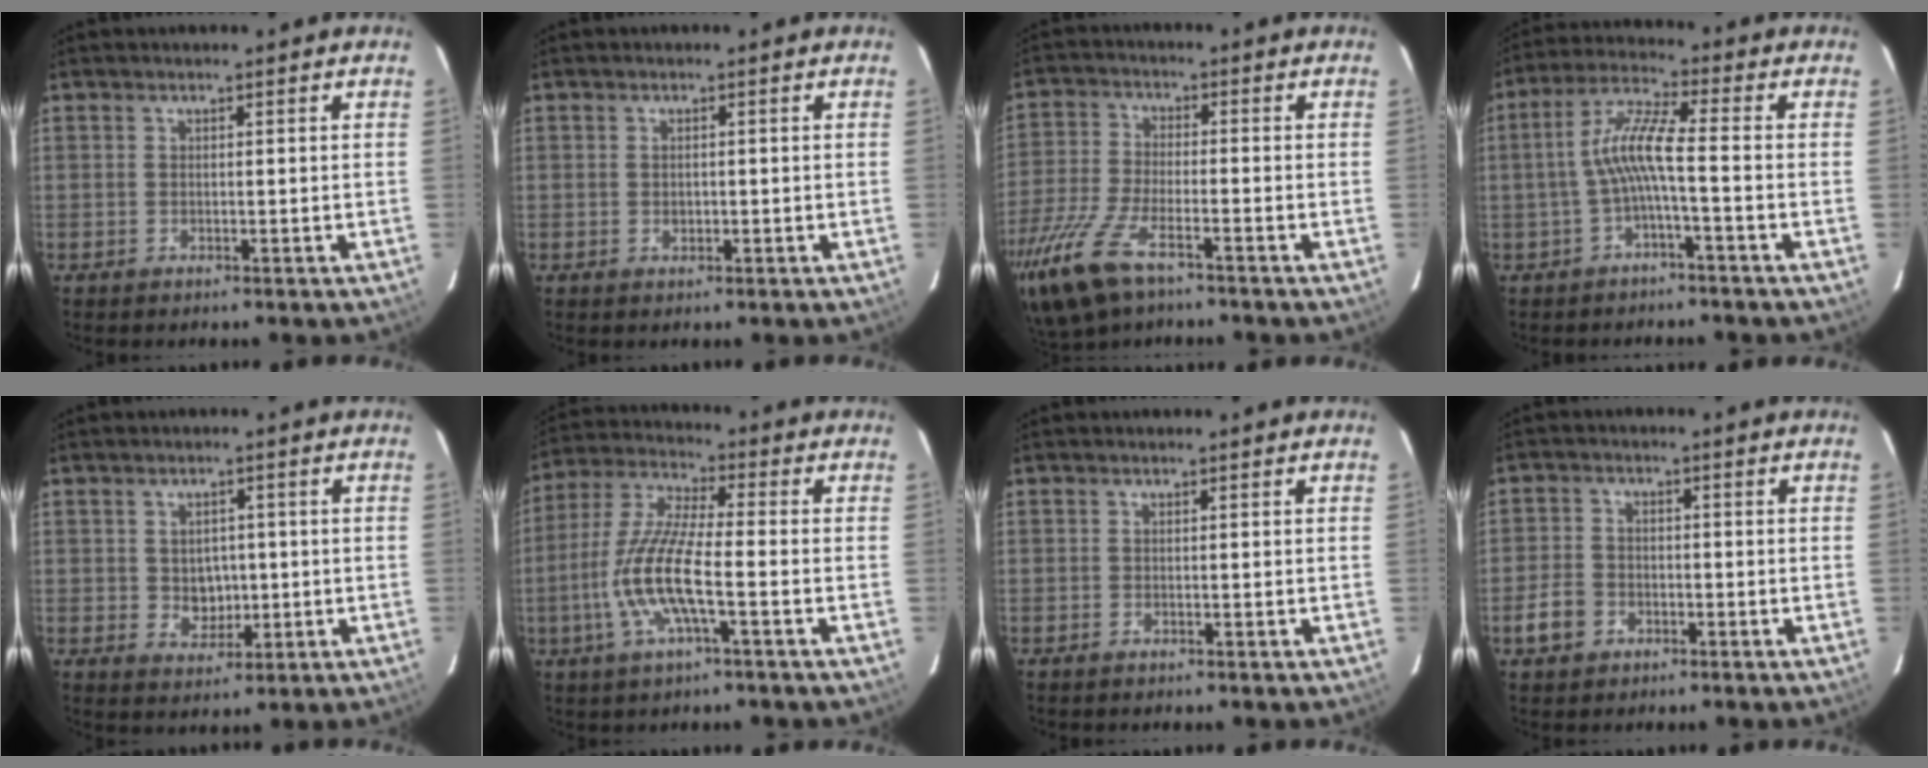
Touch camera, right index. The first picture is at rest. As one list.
[{"total": 1.4, "force": [-0.3, 1.1, 0.7], "torque": [-0.012, 0.002, -0.004]}, {"total": 14.4, "force": [-9.3, 5.4, 9.6], "torque": [-0.224, -0.037, -0.185]}, {"total": 6.8, "force": [-1.9, 0.2, 6.5], "torque": [-0.152, 0.016, -0.035]}, {"total": 4.7, "force": [-0.3, 4.1, 2.3], "torque": [-0.043, 0.004, 0.005]}, {"total": 12.4, "force": [-3.8, 2.2, 11.6], "torque": [-0.247, -0.003, -0.077]}, {"total": 0.0}, {"total": 5.3, "force": [-2.6, 4.2, 1.8], "torque": [-0.048, 0.013, -0.042]}]